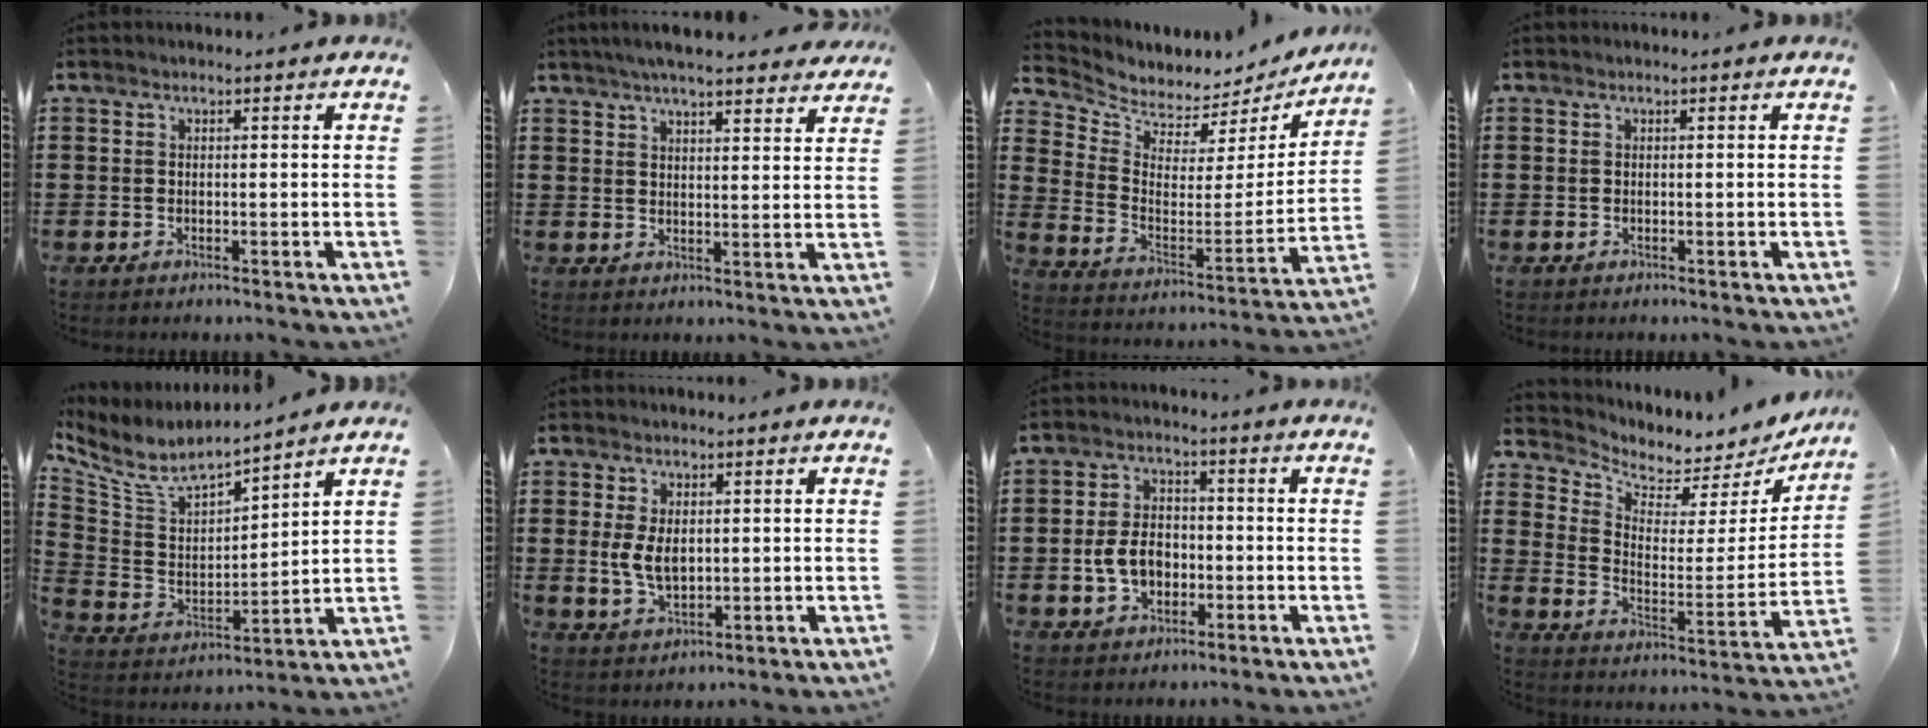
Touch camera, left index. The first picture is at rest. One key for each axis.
{"total": 5.5, "fx": 5.1, "fy": 0.4, "fz": 2.1, "tx": -0.054, "ty": -0.011, "tz": 0.092}
{"total": 3.9, "fx": 3.6, "fy": 1.4, "fz": -0.1, "tx": -0.031, "ty": -0.041, "tz": 0.057}
{"total": 0.0}
{"total": 7.3, "fx": 6.4, "fy": 2.3, "fz": 2.8, "tx": -0.090, "ty": -0.041, "tz": 0.109}
{"total": 5.1, "fx": 0.7, "fy": 3.0, "fz": 4.0, "tx": -0.089, "ty": 0.001, "tz": 0.006}
{"total": 6.3, "fx": -1.3, "fy": 4.3, "fz": 4.3, "tx": -0.094, "ty": 0.001, "tz": -0.031}
{"total": 4.0, "fx": 3.6, "fy": 1.7, "fz": 0.2, "tx": -0.035, "ty": -0.036, "tz": 0.058}